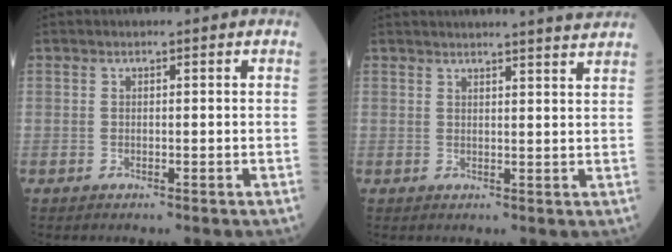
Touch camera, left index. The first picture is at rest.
{"total": 7.4, "force": [7.0, -1.0, 2.3], "torque": [-0.031, 0.004, 0.074]}